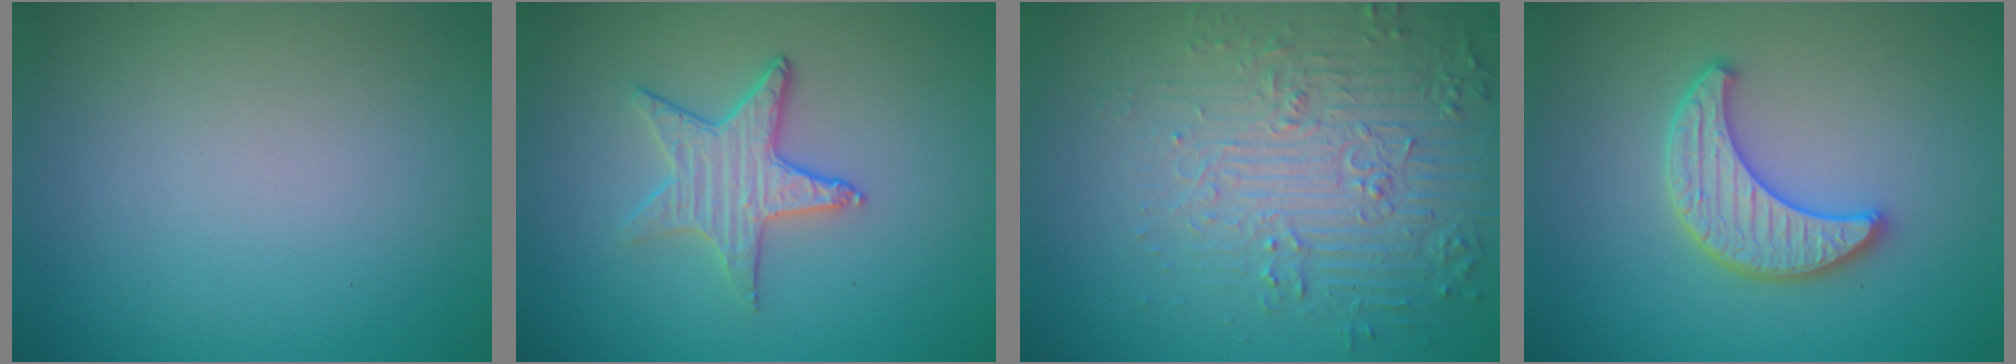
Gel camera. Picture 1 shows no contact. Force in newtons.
{"total": 3.2, "press": 3.0, "slide": 1.2}
{"total": 5.0, "press": 4.8, "slide": 1.3}
{"total": 3.8, "press": 3.5, "slide": 1.4}